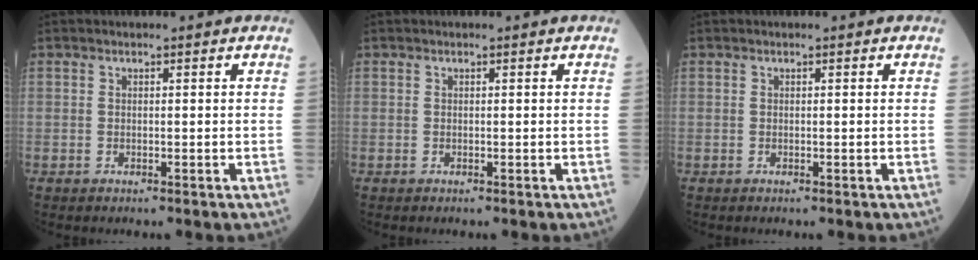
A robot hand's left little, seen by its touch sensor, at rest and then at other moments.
{"total": 0.0}
{"total": 0.0}